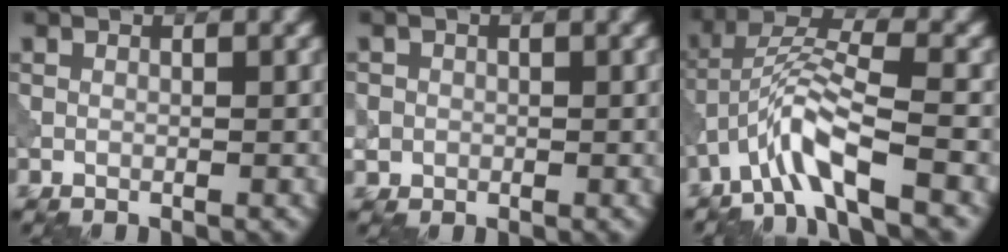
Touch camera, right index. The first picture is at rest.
{"total": 1.6, "force": [-0.2, 1.6, 0.2], "torque": [0.005, 0.000, 0.000]}
{"total": 5.9, "force": [-3.6, 0.9, 4.6], "torque": [-0.094, 0.011, -0.076]}